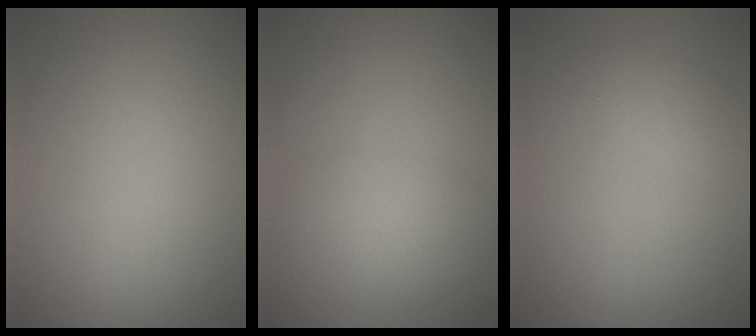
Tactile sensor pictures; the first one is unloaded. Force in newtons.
{"total": 2.7, "press": 2.7, "slide": 0.0}
{"total": 1.2, "press": 1.2, "slide": 0.0}